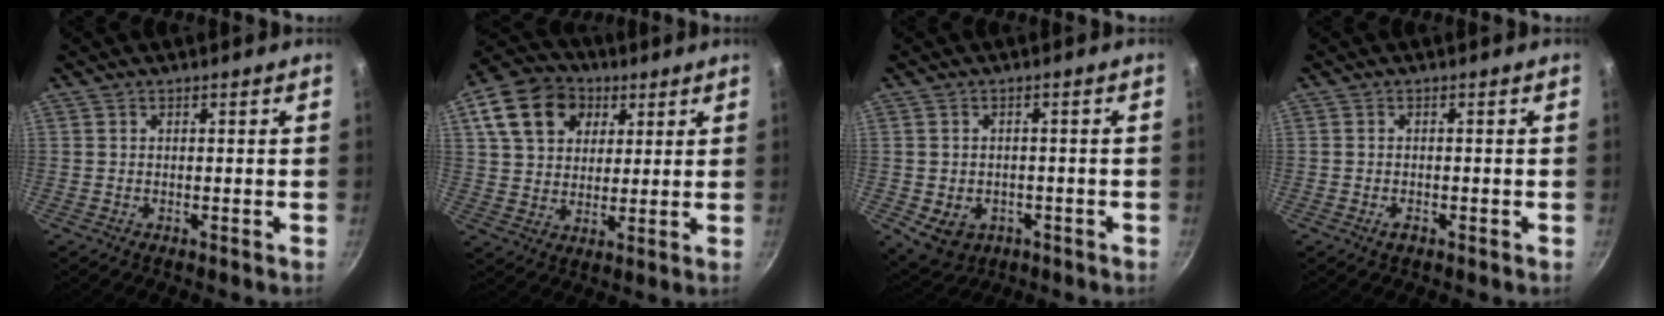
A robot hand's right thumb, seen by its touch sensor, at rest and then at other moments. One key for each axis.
{"total": 15.8, "fx": 6.5, "fy": 11.9, "fz": 8.3, "tx": -0.135, "ty": 0.008, "tz": 0.103}
{"total": 7.0, "fx": -2.1, "fy": 5.4, "fz": 3.9, "tx": -0.043, "ty": 0.006, "tz": -0.014}
{"total": 1.5, "fx": -0.8, "fy": 0.8, "fz": 1.0, "tx": -0.018, "ty": 0.001, "tz": -0.015}